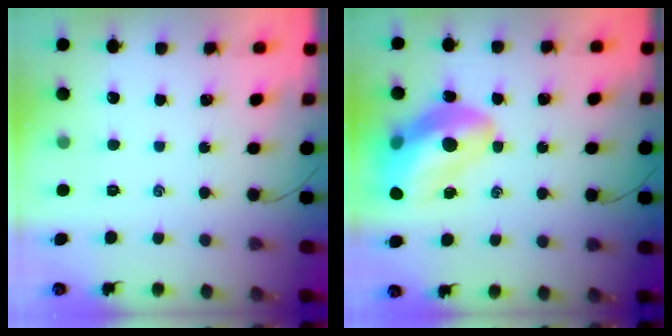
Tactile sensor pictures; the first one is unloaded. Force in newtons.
{"total": 16.8, "press": 16.2, "slide": 4.4}